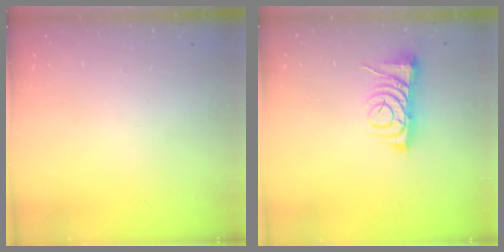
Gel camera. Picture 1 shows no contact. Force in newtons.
{"total": 7.1, "press": 7.1, "slide": 1.0}